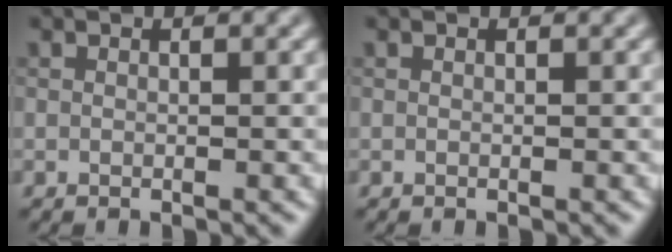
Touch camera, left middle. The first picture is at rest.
{"total": 0.0}